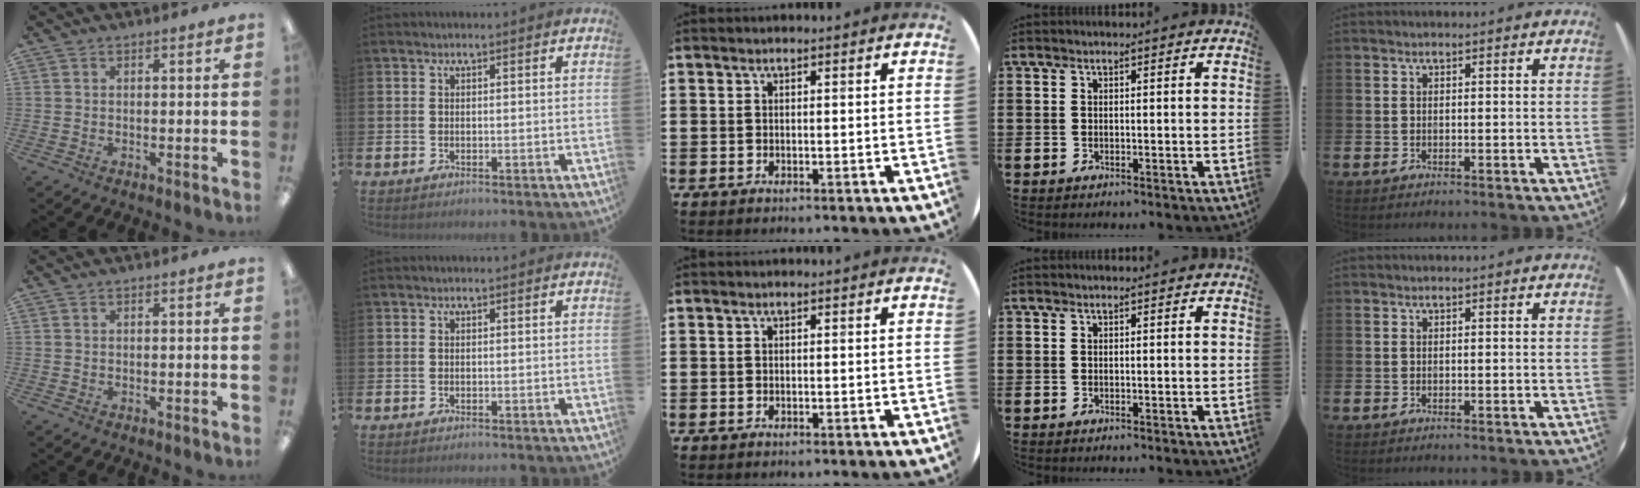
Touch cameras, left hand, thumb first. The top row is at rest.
{}